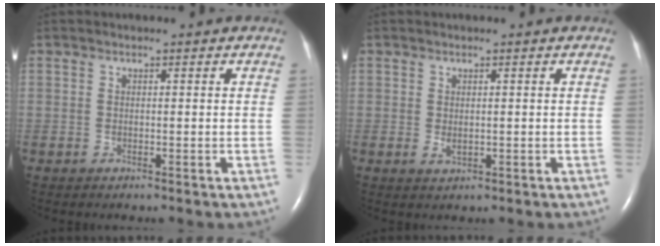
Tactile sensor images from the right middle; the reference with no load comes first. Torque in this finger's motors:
{"motor_torque": [0.34, -0.23, -0.01, 0.03]}